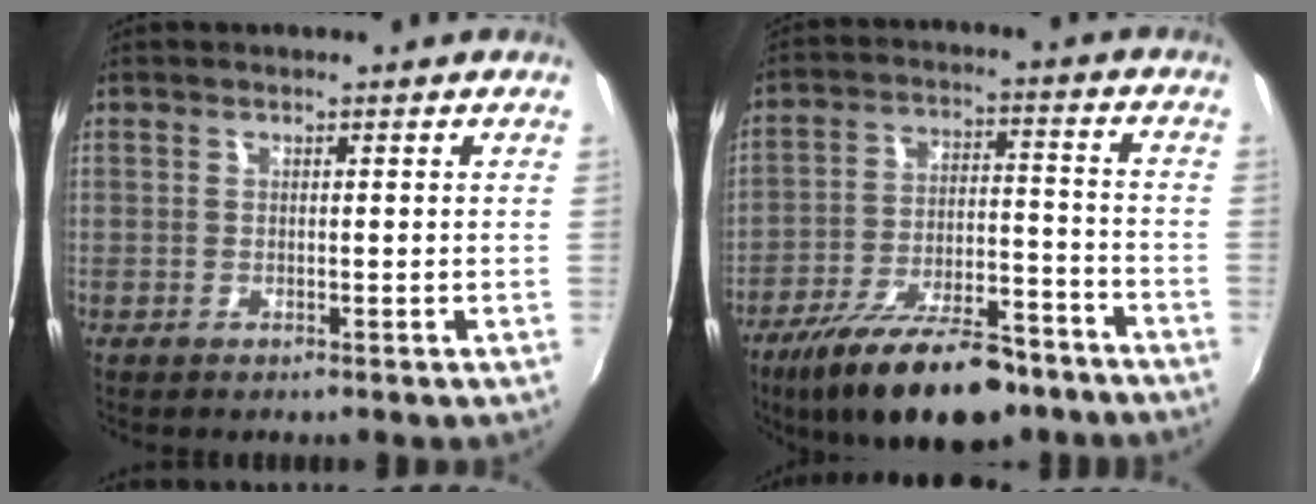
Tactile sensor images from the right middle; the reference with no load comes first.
{"total": 20.6, "force": [-15.3, 7.0, 11.9], "torque": [-0.215, -0.021, -0.230]}